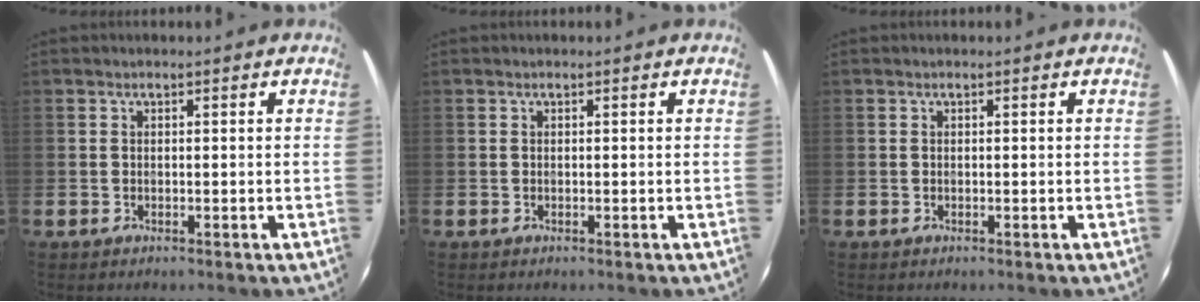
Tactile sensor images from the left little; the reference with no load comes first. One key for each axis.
{"total": 0.0}
{"total": 0.0}